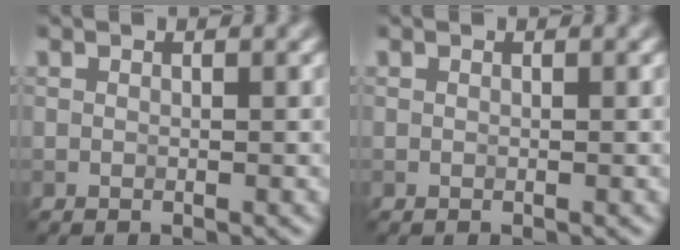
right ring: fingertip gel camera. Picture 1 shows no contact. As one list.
[{"total": 0.0}]